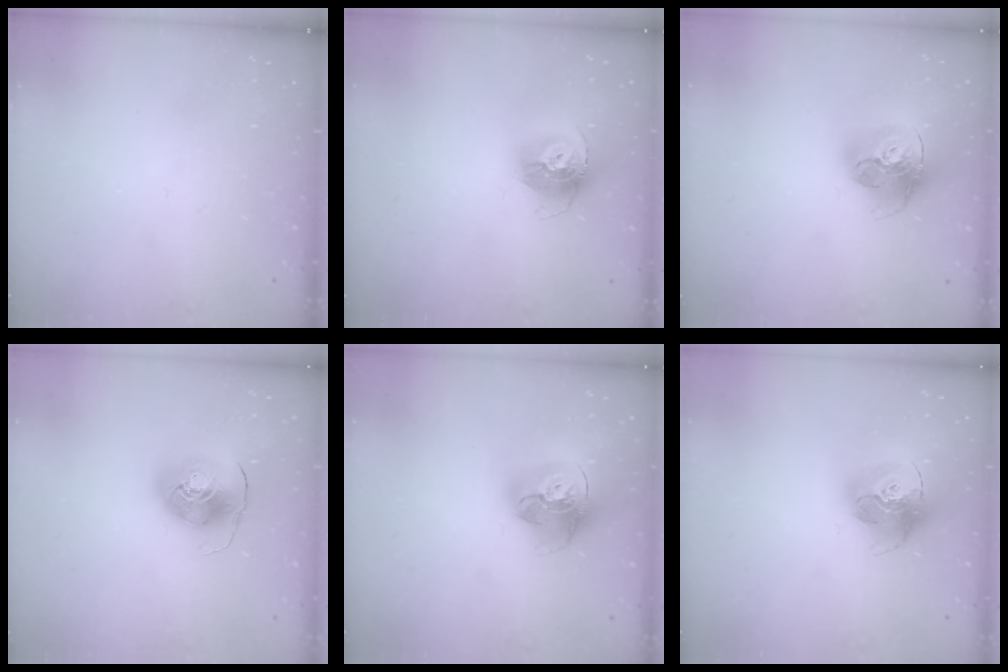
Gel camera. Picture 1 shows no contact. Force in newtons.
{"total": 13.8, "press": 13.8, "slide": 1.0}
{"total": 18.4, "press": 18.3, "slide": 1.8}
{"total": 9.7, "press": 9.6, "slide": 1.3}
{"total": 18.3, "press": 18.2, "slide": 2.1}
{"total": 16.5, "press": 16.4, "slide": 1.5}